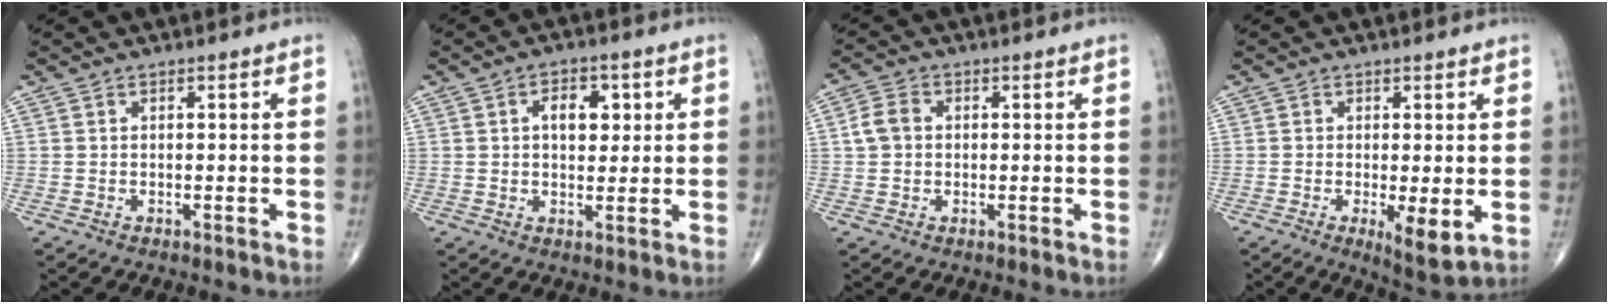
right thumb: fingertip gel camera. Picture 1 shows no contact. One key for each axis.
{"total": 6.1, "fx": 1.6, "fy": 3.7, "fz": 4.5, "tx": -0.044, "ty": -0.003, "tz": 0.023}
{"total": 4.1, "fx": 0.3, "fy": 3.2, "fz": 2.4, "tx": -0.046, "ty": 0.012, "tz": 0.001}
{"total": 5.5, "fx": -1.0, "fy": 1.5, "fz": 5.2, "tx": -0.086, "ty": -0.019, "tz": -0.016}